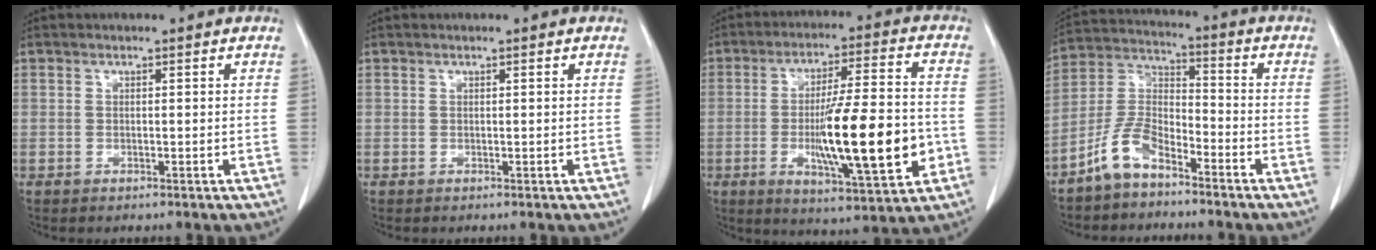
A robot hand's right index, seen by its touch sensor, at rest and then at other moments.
{"total": 0.0}
{"total": 17.5, "force": [-3.7, 2.5, 16.9], "torque": [-0.279, -0.009, -0.050]}
{"total": 8.0, "force": [-6.0, 3.1, 4.4], "torque": [-0.104, 0.013, -0.125]}